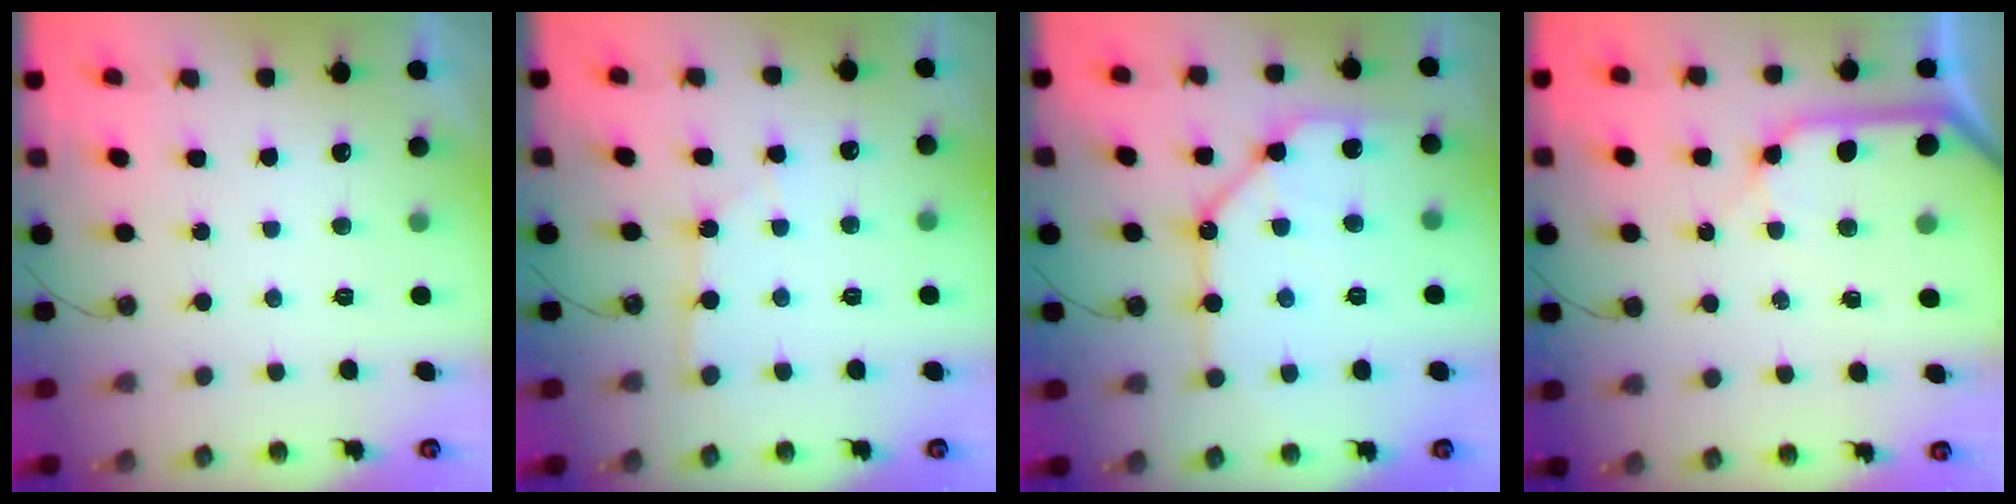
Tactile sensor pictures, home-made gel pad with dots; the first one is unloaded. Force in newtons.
{"total": 2.2, "press": 2.2, "slide": 0.4}
{"total": 14.9, "press": 14.8, "slide": 1.3}
{"total": 11.1, "press": 11.0, "slide": 1.4}